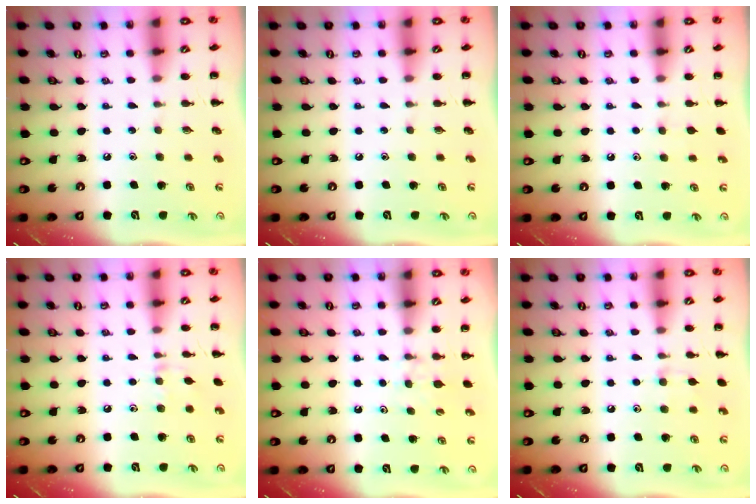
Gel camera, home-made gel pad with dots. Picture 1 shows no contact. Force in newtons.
{"total": 0.0}
{"total": 2.3, "press": 2.0, "slide": 1.1}
{"total": 4.2, "press": 3.9, "slide": 1.5}
{"total": 4.3, "press": 4.1, "slide": 1.4}
{"total": 6.5, "press": 6.0, "slide": 2.3}